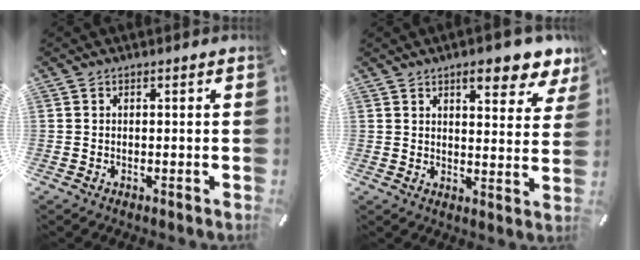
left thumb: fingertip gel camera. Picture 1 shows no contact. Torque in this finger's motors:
{"motor_torque": [0.71, -0.50, 0.28, -0.06, 0.12]}